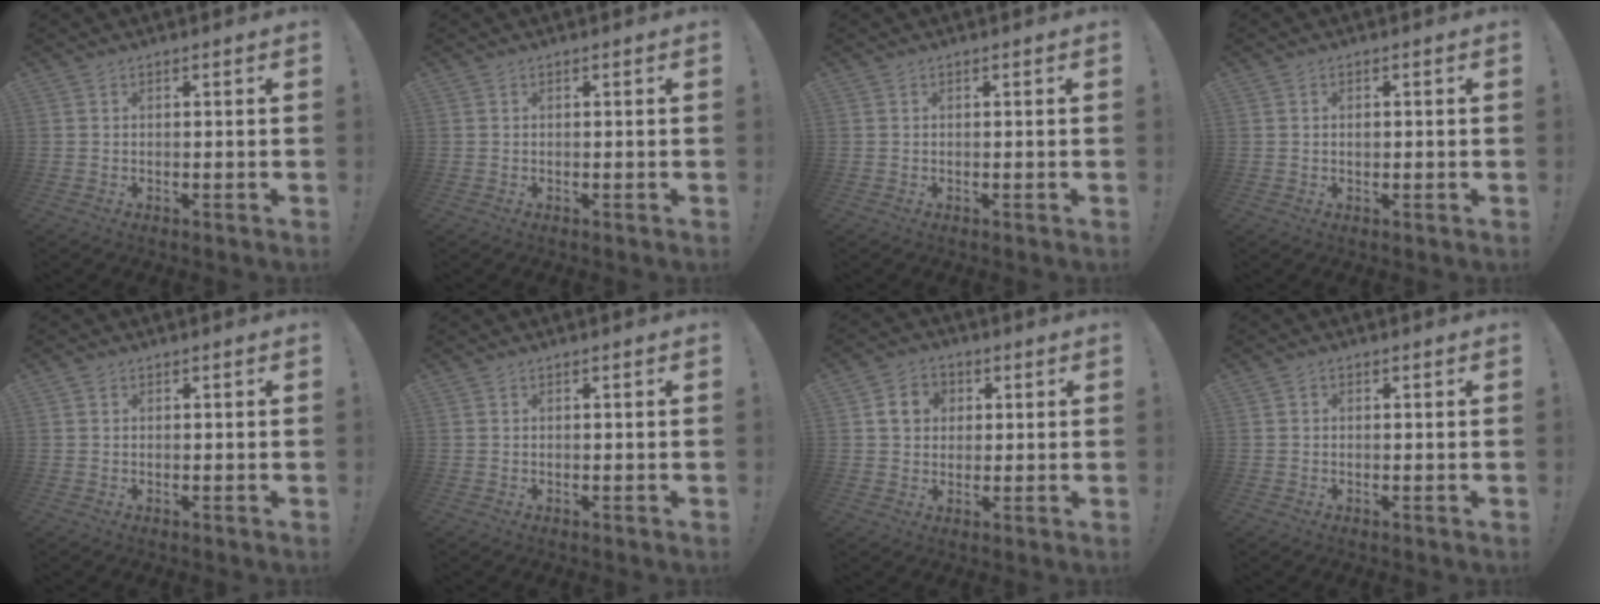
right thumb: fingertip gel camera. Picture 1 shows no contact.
{"total": 0.0}
{"total": 0.0}
{"total": 1.0, "force": [0.1, 1.0, 0.3], "torque": [0.000, 0.001, 0.001]}
{"total": 0.6, "force": [0.3, 0.4, -0.3], "torque": [0.014, -0.002, 0.004]}
{"total": 0.0}
{"total": 7.5, "force": [2.2, 6.5, 3.1], "torque": [-0.050, 0.006, 0.045]}
{"total": 0.7, "force": [-0.4, 0.5, 0.3], "torque": [-0.001, 0.002, -0.008]}